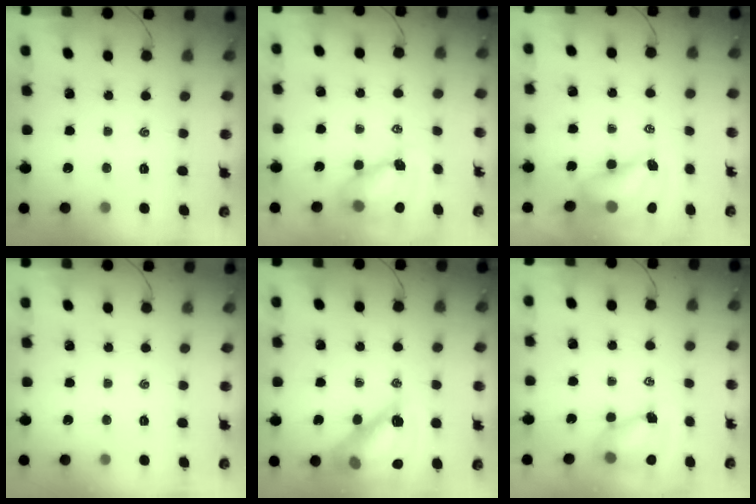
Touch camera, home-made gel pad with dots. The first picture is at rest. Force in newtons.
{"total": 8.4, "press": 8.2, "slide": 1.9}
{"total": 9.0, "press": 8.8, "slide": 1.9}
{"total": 0.0}
{"total": 17.6, "press": 17.5, "slide": 2.0}
{"total": 6.4, "press": 6.4, "slide": 1.0}